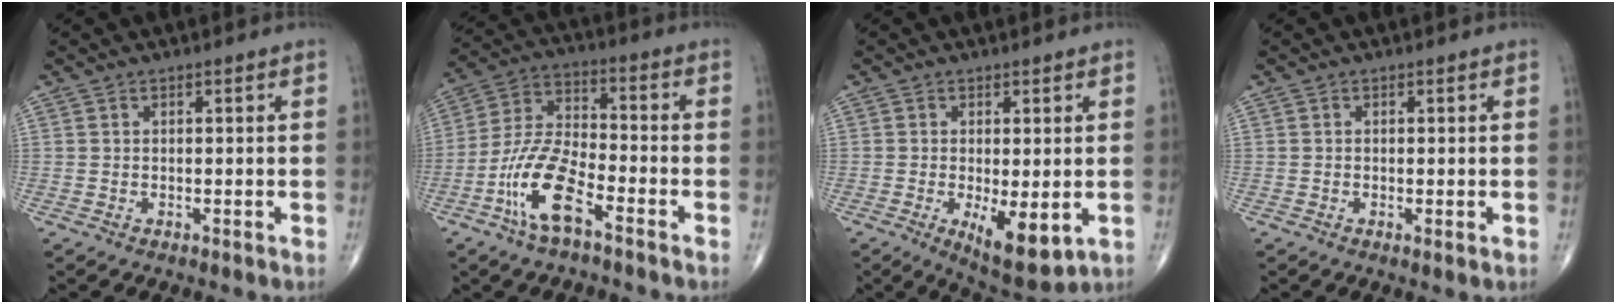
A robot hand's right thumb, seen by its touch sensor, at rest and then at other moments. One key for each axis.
{"total": 12.2, "fx": -6.3, "fy": 4.2, "fz": 9.6, "tx": -0.205, "ty": 0.036, "tz": -0.124}
{"total": 8.6, "fx": -2.0, "fy": 3.1, "fz": 7.8, "tx": -0.116, "ty": -0.024, "tz": -0.022}
{"total": 0.7, "fx": -0.2, "fy": 0.1, "fz": 0.7, "tx": -0.018, "ty": -0.004, "tz": -0.005}